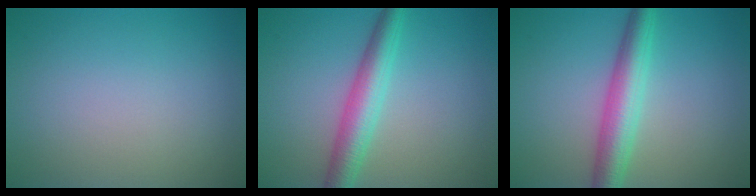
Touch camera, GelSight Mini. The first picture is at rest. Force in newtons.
{"total": 4.4, "press": 4.4, "slide": 0.1}
{"total": 4.8, "press": 4.8, "slide": 0.1}